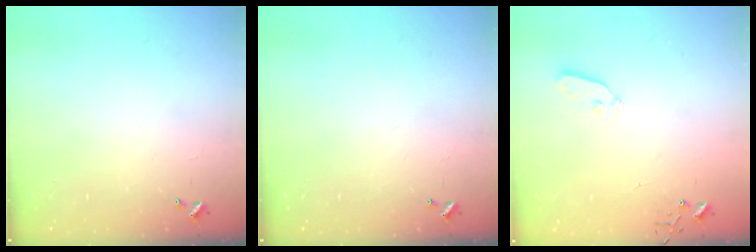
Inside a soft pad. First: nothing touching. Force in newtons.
{"total": 0.0}
{"total": 4.3, "press": 4.3, "slide": 0.3}